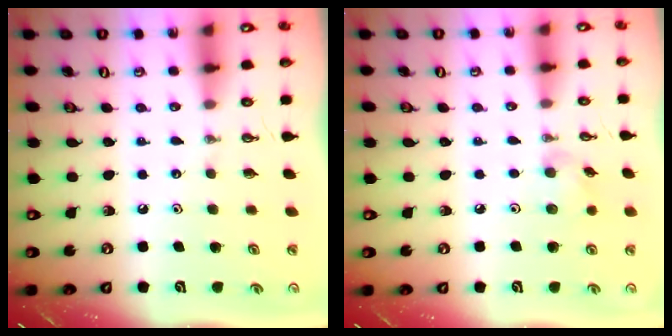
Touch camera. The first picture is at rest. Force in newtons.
{"total": 5.3, "press": 5.3, "slide": 0.6}